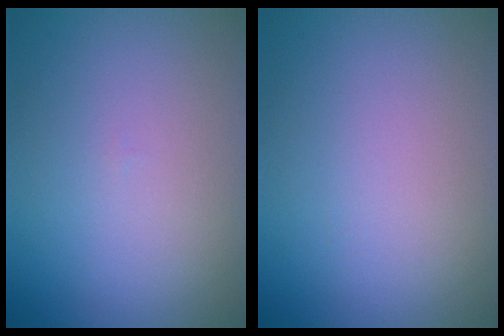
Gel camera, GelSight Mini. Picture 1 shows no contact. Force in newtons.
{"total": 0.0}